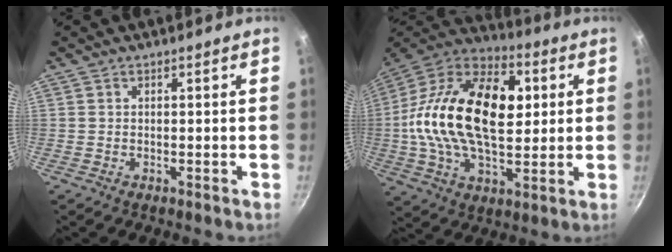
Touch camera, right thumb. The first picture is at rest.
{"total": 27.2, "force": [3.1, 15.9, 21.9], "torque": [-0.382, 0.025, 0.035]}